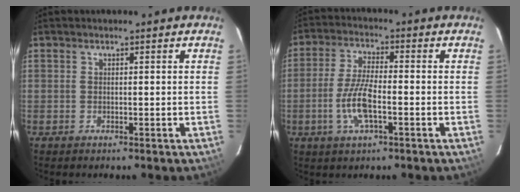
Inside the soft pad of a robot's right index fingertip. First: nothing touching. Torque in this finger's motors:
{"motor_torque": [1.12, -0.24, 0.44, 0.07]}